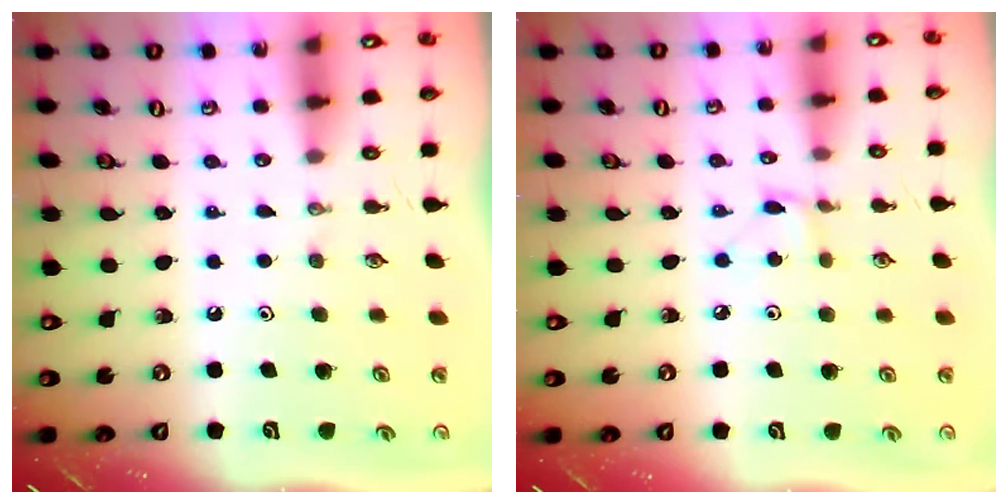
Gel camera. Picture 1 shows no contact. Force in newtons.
{"total": 2.0, "press": 2.0, "slide": 0.1}